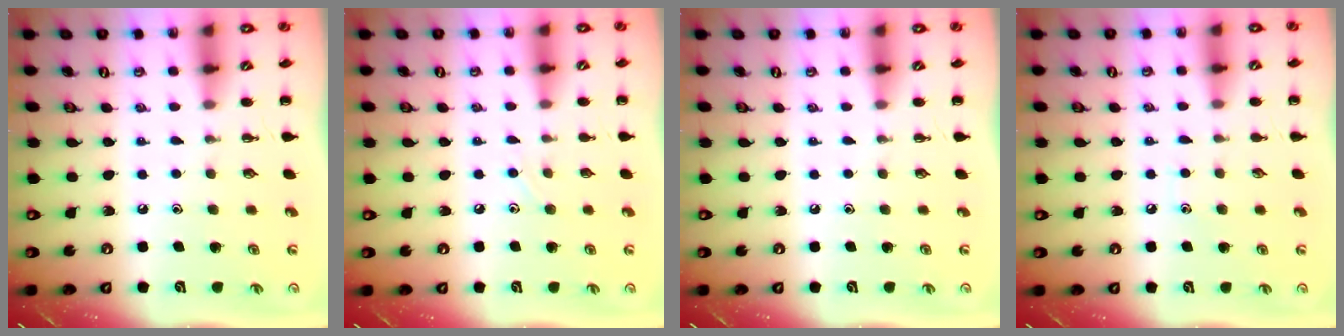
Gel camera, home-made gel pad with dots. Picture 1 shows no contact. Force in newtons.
{"total": 4.4, "press": 4.2, "slide": 1.6}
{"total": 0.0}
{"total": 5.1, "press": 4.8, "slide": 1.8}